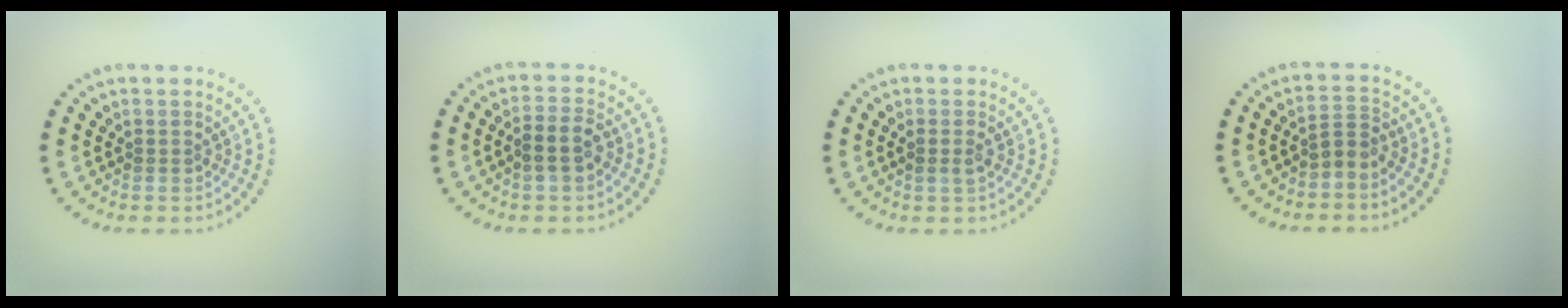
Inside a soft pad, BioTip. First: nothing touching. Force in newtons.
{"total": 2.6, "press": 2.4, "slide": 1.0}
{"total": 1.2, "press": 1.0, "slide": 0.6}
{"total": 1.9, "press": 1.4, "slide": 1.2}